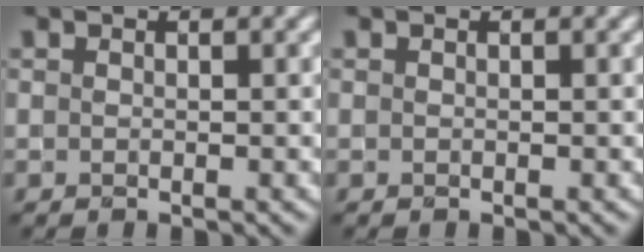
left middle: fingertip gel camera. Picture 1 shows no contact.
{"total": 0.0}